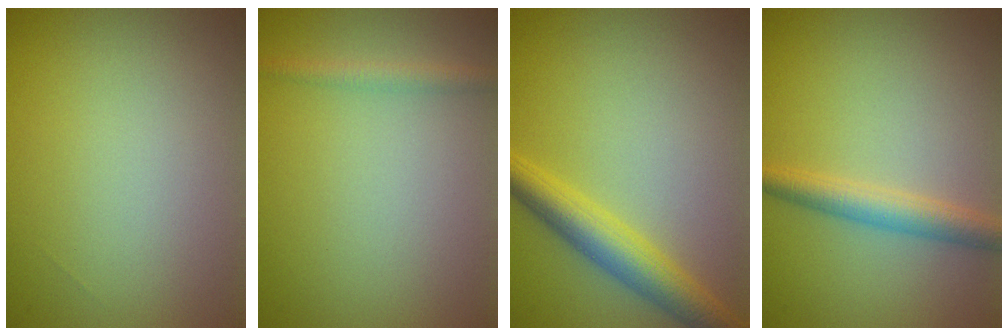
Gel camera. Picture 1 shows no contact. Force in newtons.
{"total": 1.4, "press": 1.4, "slide": 0.1}
{"total": 4.5, "press": 4.5, "slide": 0.1}
{"total": 3.0, "press": 3.0, "slide": 0.1}